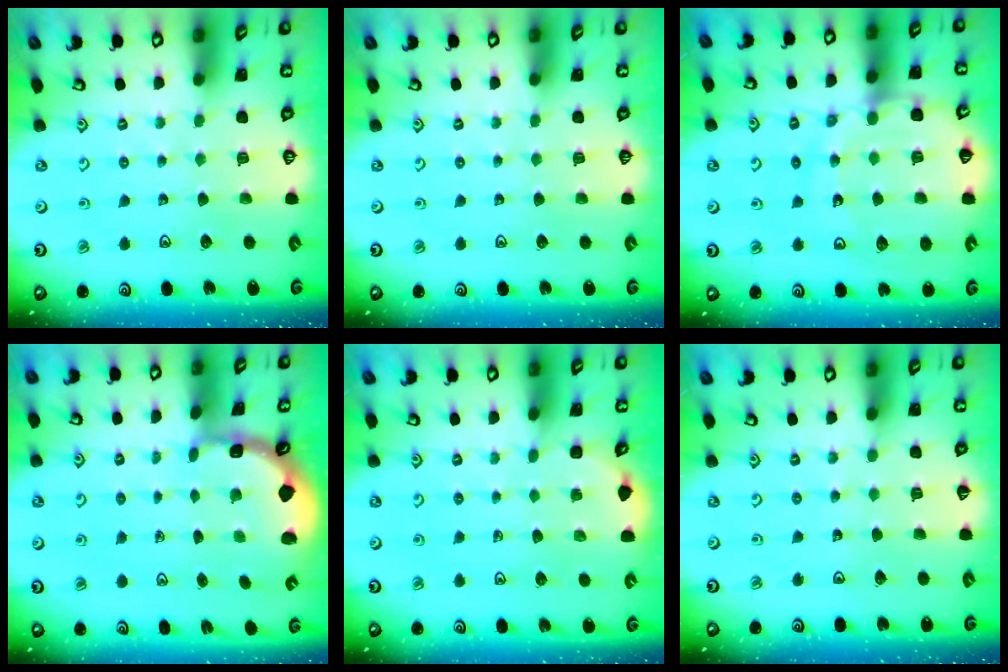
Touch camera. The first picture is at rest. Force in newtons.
{"total": 0.0}
{"total": 13.5, "press": 13.4, "slide": 1.5}
{"total": 1.2, "press": 1.1, "slide": 0.5}
{"total": 1.8, "press": 1.8, "slide": 0.1}
{"total": 1.7, "press": 1.7, "slide": 0.1}